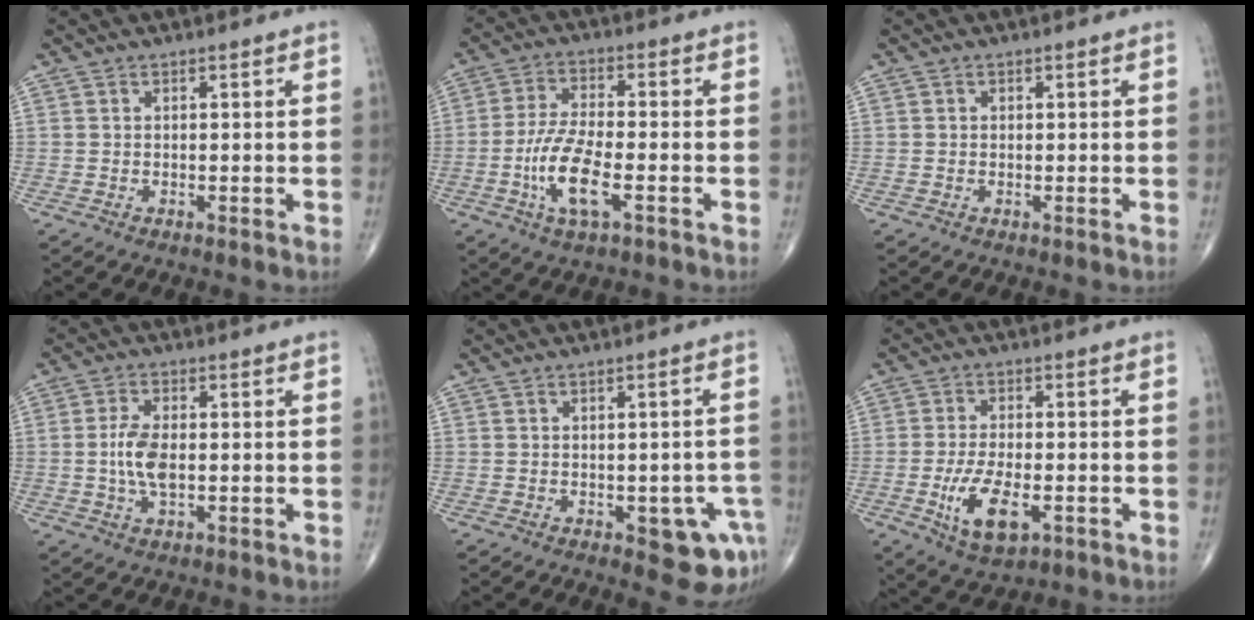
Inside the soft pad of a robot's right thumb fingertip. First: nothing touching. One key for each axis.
{"total": 10.0, "fx": -3.4, "fy": 3.3, "fz": 8.8, "tx": -0.184, "ty": 0.011, "tz": -0.066}
{"total": 0.0}
{"total": 6.1, "fx": -0.3, "fy": 3.0, "fz": 5.4, "tx": -0.111, "ty": 0.000, "tz": -0.008}
{"total": 7.6, "fx": -3.0, "fy": 3.4, "fz": 6.1, "tx": -0.043, "ty": 0.010, "tz": -0.030}
{"total": 9.4, "fx": -3.1, "fy": 4.3, "fz": 7.8, "tx": -0.144, "ty": -0.002, "tz": -0.047}